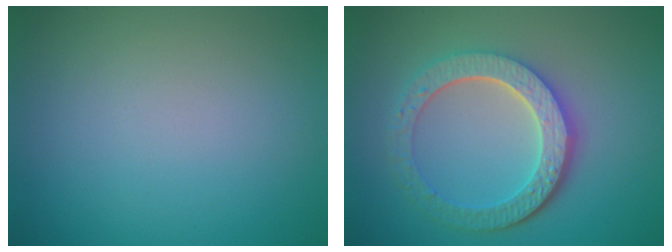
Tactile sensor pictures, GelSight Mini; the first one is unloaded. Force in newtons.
{"total": 5.9, "press": 4.6, "slide": 3.7}